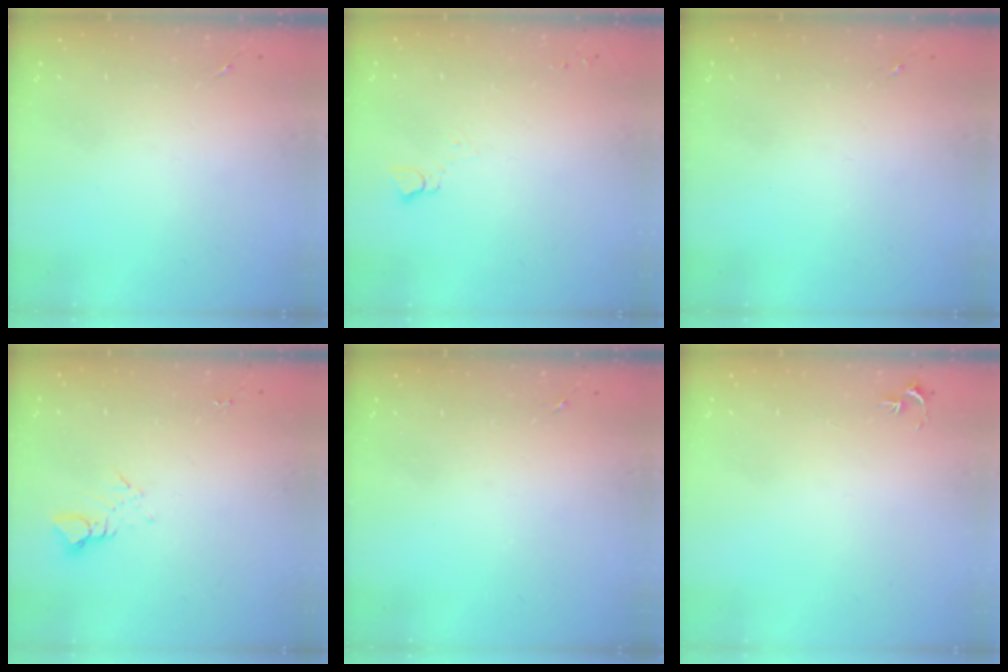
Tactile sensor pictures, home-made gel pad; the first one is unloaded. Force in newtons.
{"total": 2.8, "press": 2.7, "slide": 0.3}
{"total": 0.0}
{"total": 3.8, "press": 3.8, "slide": 0.4}
{"total": 0.0}
{"total": 2.7, "press": 2.7, "slide": 0.3}